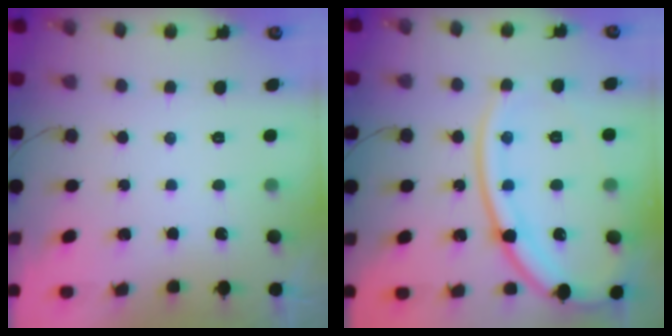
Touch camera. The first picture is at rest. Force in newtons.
{"total": 20.9, "press": 20.8, "slide": 2.4}